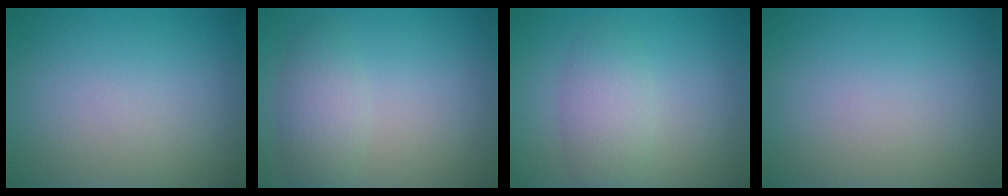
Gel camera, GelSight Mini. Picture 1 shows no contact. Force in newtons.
{"total": 2.7, "press": 2.7, "slide": 0.2}
{"total": 3.1, "press": 3.1, "slide": 0.1}
{"total": 0.0}